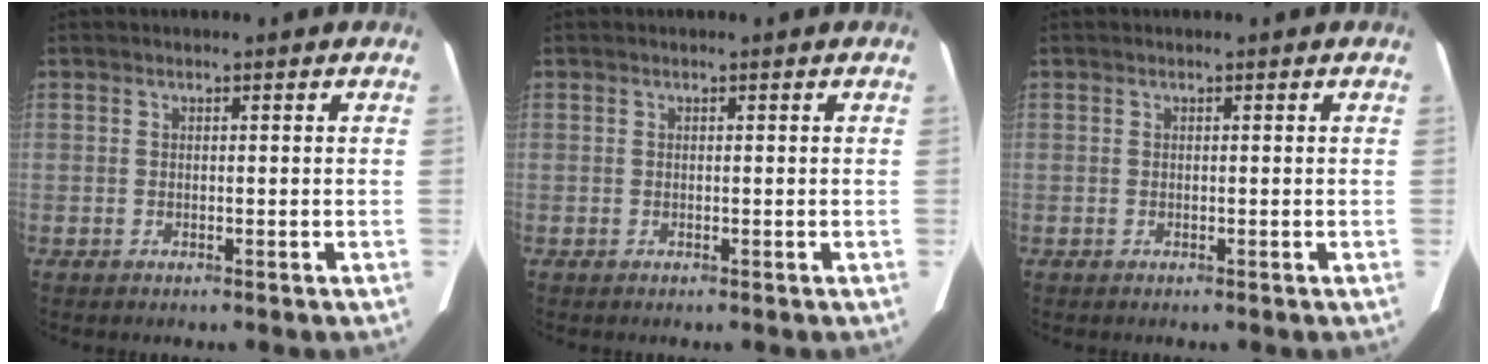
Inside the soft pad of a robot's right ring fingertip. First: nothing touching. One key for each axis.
{"total": 0.0}
{"total": 0.0}